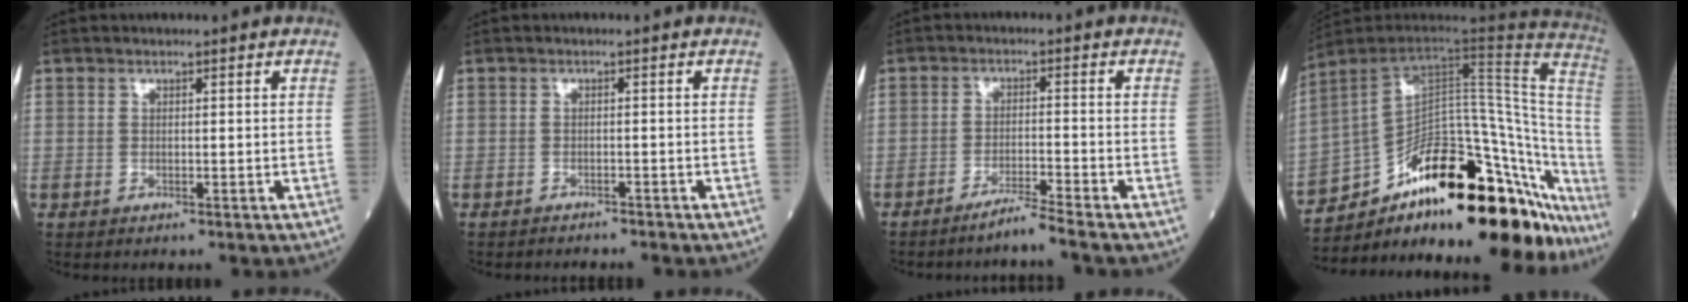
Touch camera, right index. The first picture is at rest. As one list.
[{"total": 2.5, "force": [-2.5, 0.1, 0.2], "torque": [0.005, -0.004, -0.033]}, {"total": 3.9, "force": [-3.3, -1.2, 1.6], "torque": [-0.031, -0.014, -0.067]}, {"total": 34.4, "force": [-23.6, 10.8, 22.5], "torque": [-0.231, 0.012, -0.329]}]